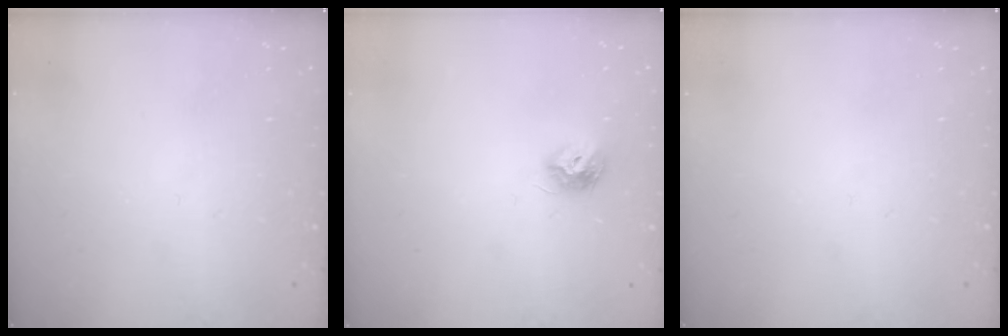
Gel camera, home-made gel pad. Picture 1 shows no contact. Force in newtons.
{"total": 8.0, "press": 8.0, "slide": 0.5}
{"total": 0.0}